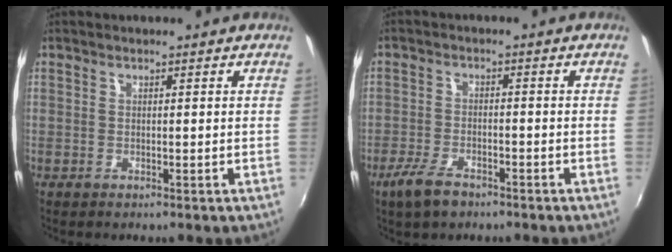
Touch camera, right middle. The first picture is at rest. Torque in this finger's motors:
{"motor_torque": [0.46, -0.46, 0.28, 0.03]}